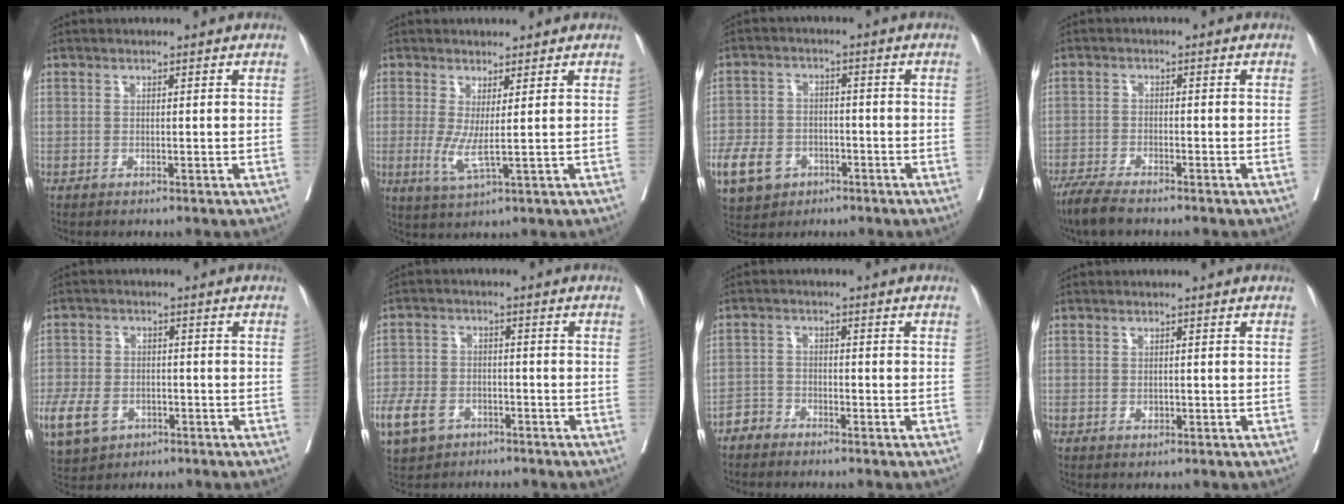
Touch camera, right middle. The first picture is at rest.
{"total": 4.0, "force": [0.1, 0.2, 4.0], "torque": [-0.085, -0.012, 0.009]}
{"total": 10.6, "force": [-5.0, 8.1, 4.8], "torque": [-0.124, 0.005, -0.077]}
{"total": 5.2, "force": [-4.3, 0.9, 2.8], "torque": [-0.052, -0.013, -0.079]}
{"total": 18.1, "force": [-7.7, 13.9, 8.7], "torque": [-0.275, -0.007, -0.121]}
{"total": 9.3, "force": [-5.5, 6.3, 4.2], "torque": [-0.108, 0.000, -0.093]}
{"total": 2.3, "force": [-2.1, 0.9, -0.3], "torque": [0.006, 0.002, -0.043]}
{"total": 0.7, "force": [-0.2, 0.5, 0.5], "torque": [-0.007, 0.000, -0.002]}